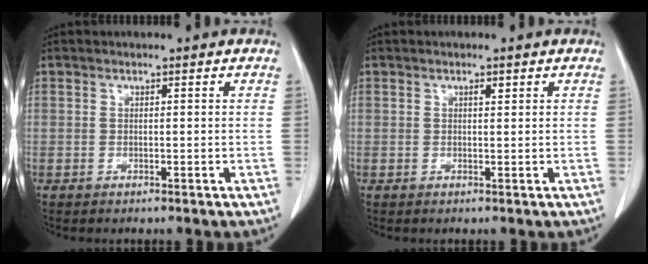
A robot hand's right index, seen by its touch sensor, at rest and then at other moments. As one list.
[{"total": 0.7, "force": [0.4, 0.2, 0.6], "torque": [-0.011, -0.001, 0.005]}]